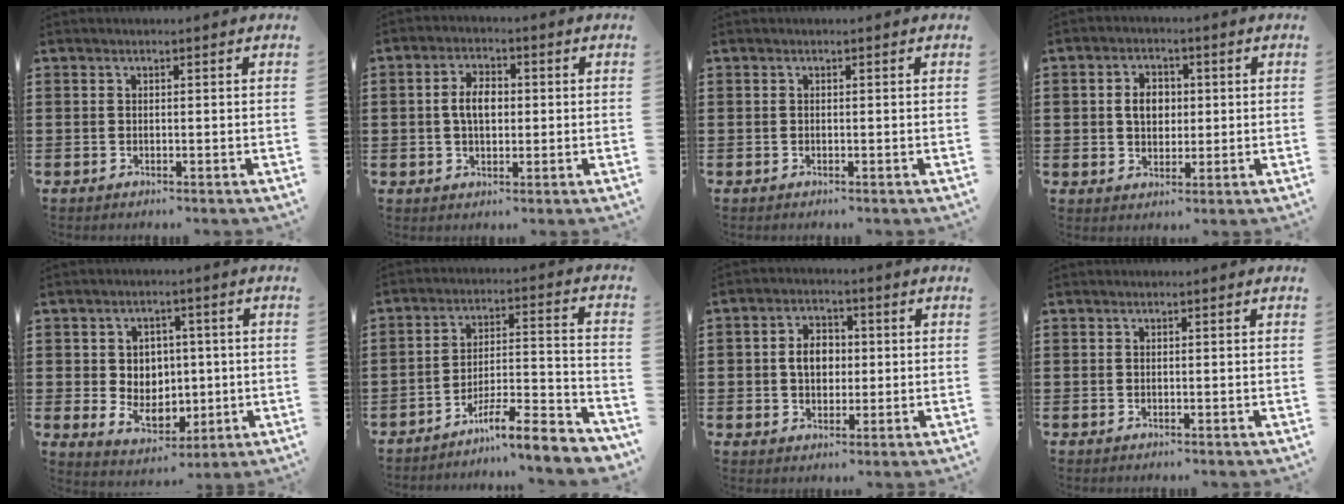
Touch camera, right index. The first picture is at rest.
{"total": 4.6, "force": [0.2, 2.6, 3.8], "torque": [-0.069, 0.007, 0.000]}
{"total": 0.0}
{"total": 4.3, "force": [0.4, 3.3, 2.8], "torque": [-0.056, 0.010, 0.003]}
{"total": 5.8, "force": [0.3, 5.4, 2.2], "torque": [-0.039, 0.004, 0.005]}
{"total": 8.2, "force": [-7.1, 0.5, 4.0], "torque": [-0.057, 0.008, -0.136]}
{"total": 4.7, "force": [0.1, 3.5, 3.0], "torque": [-0.060, 0.011, -0.003]}
{"total": 0.0}